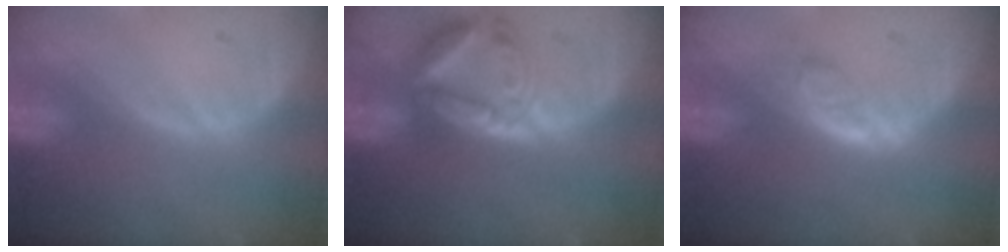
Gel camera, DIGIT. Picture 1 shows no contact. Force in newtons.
{"total": 7.9, "press": 6.9, "slide": 3.9}
{"total": 3.8, "press": 3.8, "slide": 0.6}